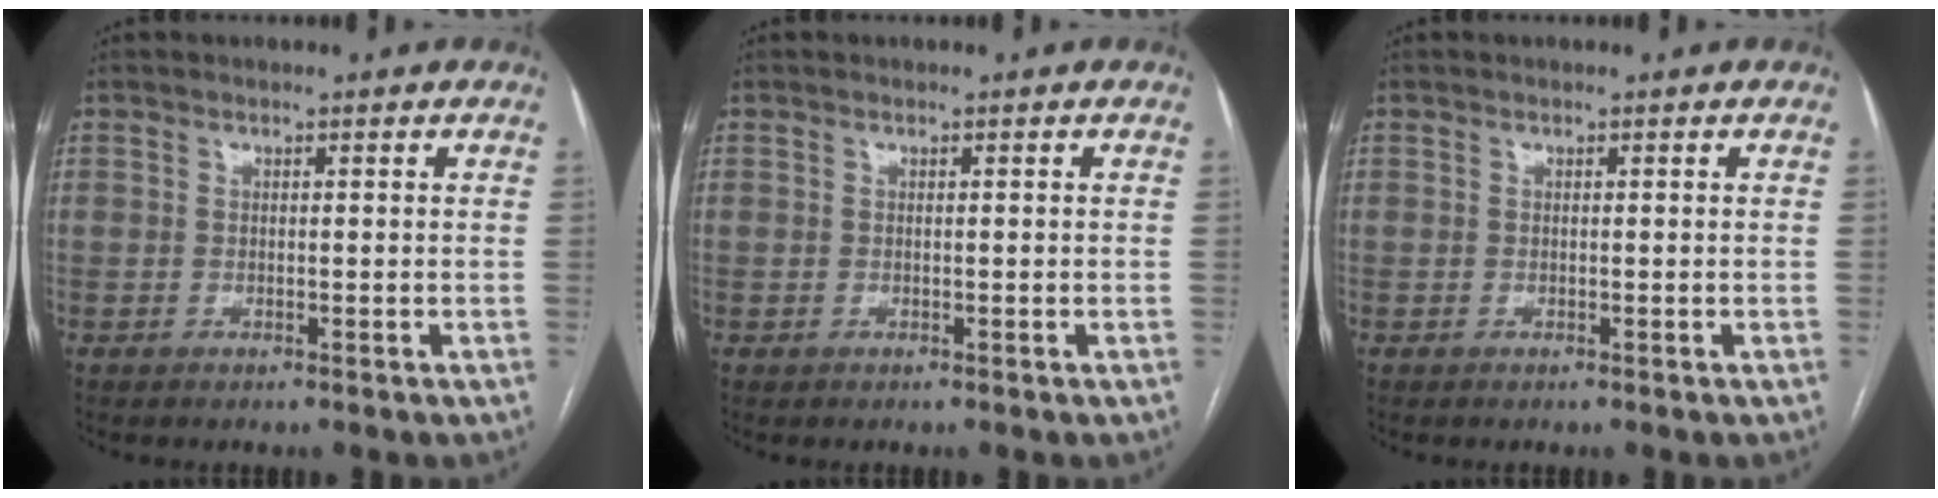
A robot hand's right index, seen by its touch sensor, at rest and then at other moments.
{"total": 0.0}
{"total": 0.0}